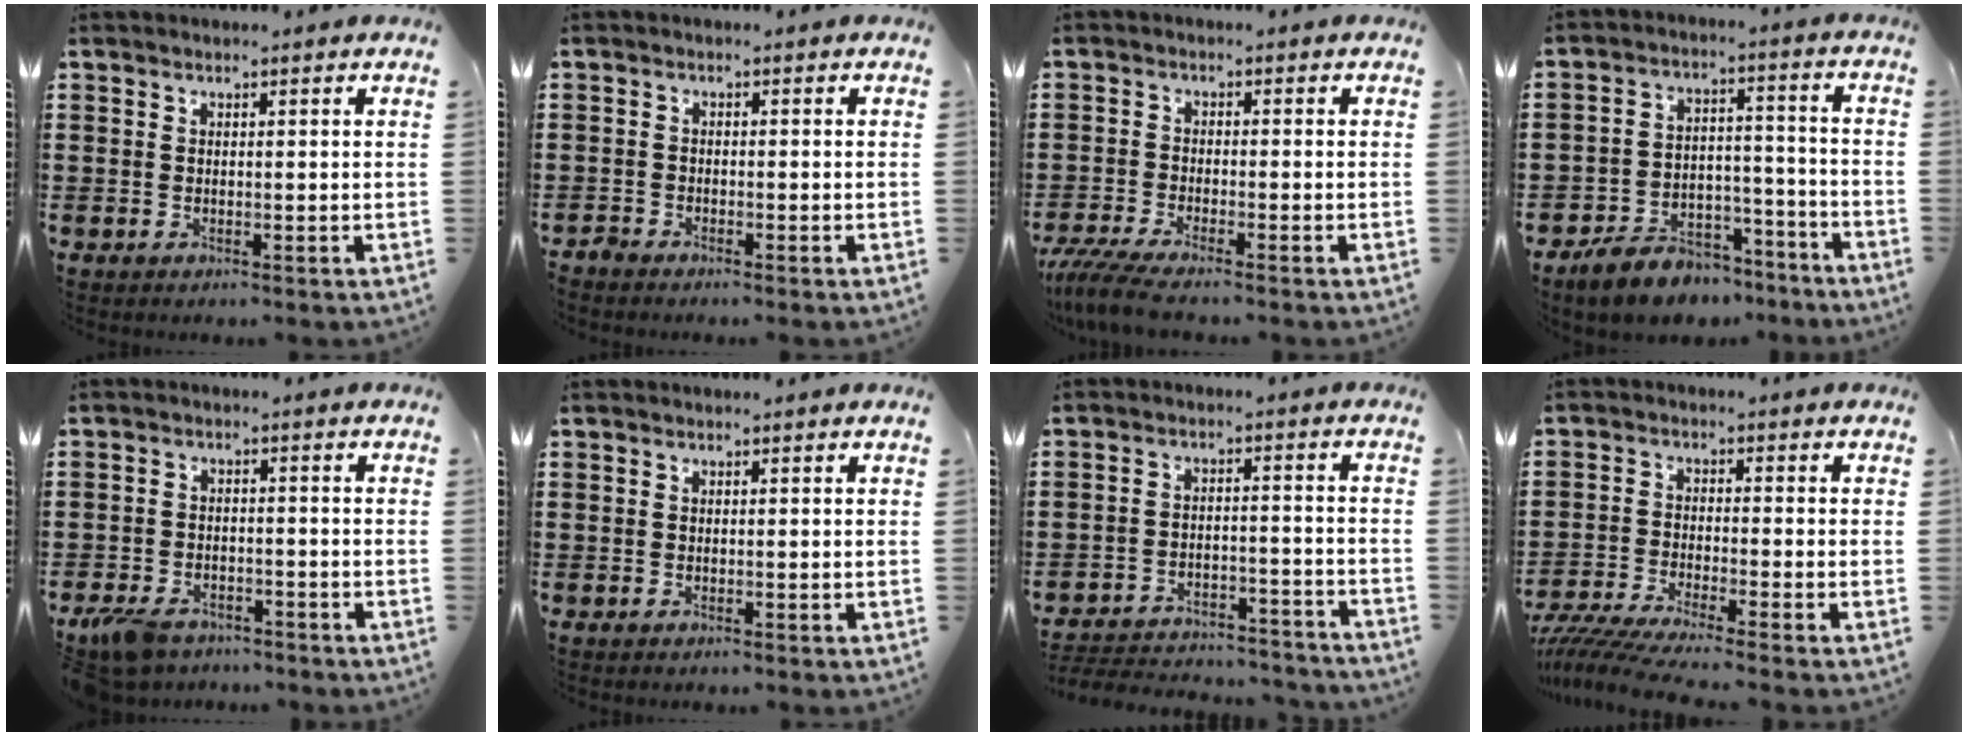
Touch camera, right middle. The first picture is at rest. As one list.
[{"total": 1.4, "force": [-1.4, 0.1, 0.1], "torque": [-0.012, -0.001, -0.032]}, {"total": 4.5, "force": [-4.0, 0.1, 2.0], "torque": [-0.062, -0.020, -0.083]}, {"total": 6.9, "force": [-6.3, 2.5, 1.0], "torque": [-0.019, 0.027, -0.121]}, {"total": 4.7, "force": [-4.0, 1.7, 1.8], "torque": [-0.050, 0.000, -0.082]}, {"total": 0.0}, {"total": 4.6, "force": [-4.6, 0.6, 0.7], "torque": [-0.022, 0.002, -0.095]}, {"total": 5.2, "force": [-4.9, -0.5, 1.5], "torque": [-0.049, -0.022, -0.102]}]